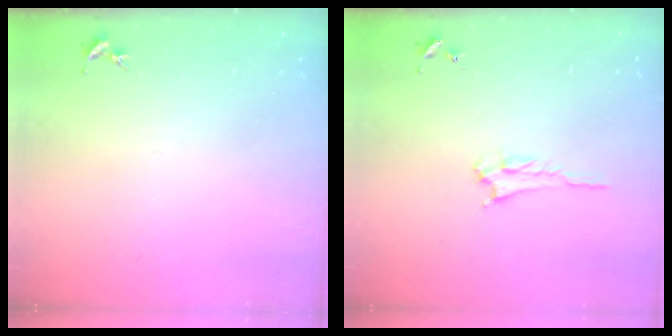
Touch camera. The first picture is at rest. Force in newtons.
{"total": 2.2, "press": 2.2, "slide": 0.3}